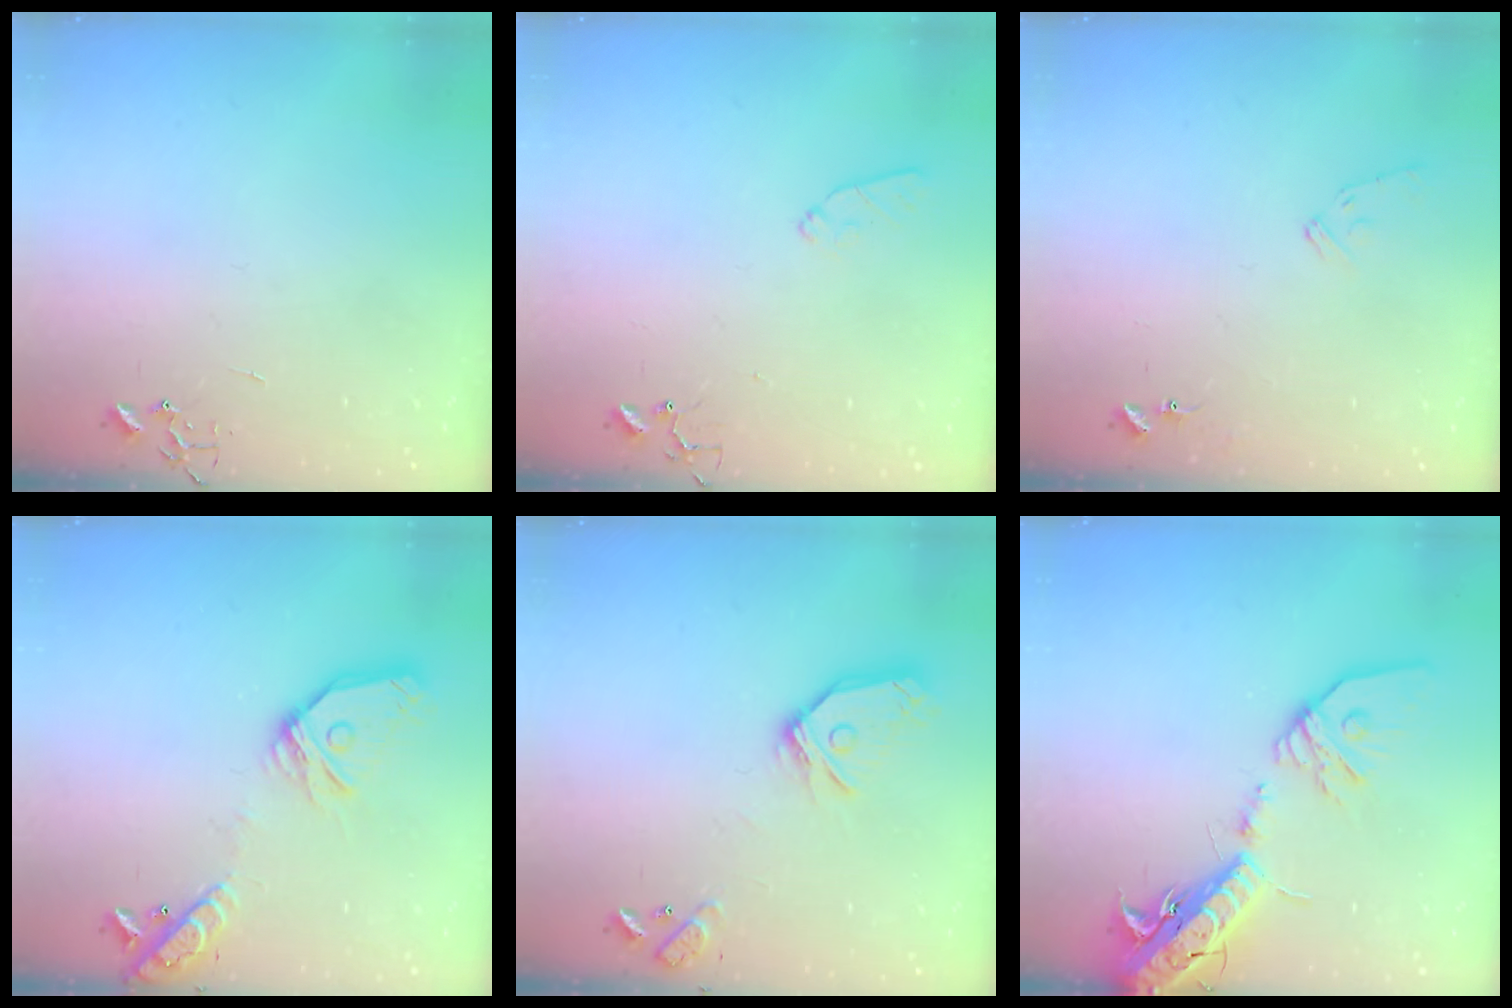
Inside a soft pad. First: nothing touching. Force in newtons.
{"total": 7.6, "press": 7.6, "slide": 0.6}
{"total": 8.2, "press": 8.2, "slide": 0.3}
{"total": 17.7, "press": 17.5, "slide": 2.5}
{"total": 15.0, "press": 14.9, "slide": 2.2}
{"total": 21.0, "press": 20.6, "slide": 4.1}